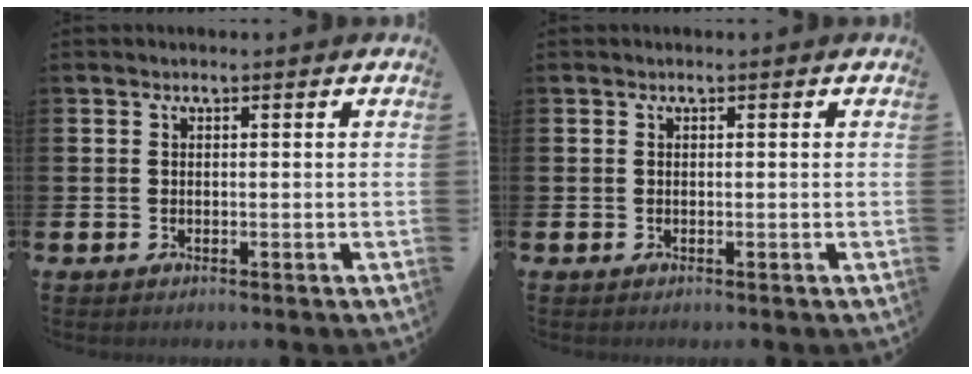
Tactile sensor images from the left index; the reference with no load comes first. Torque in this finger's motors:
{"motor_torque": [0.00, 0.00, 0.00, 0.00]}